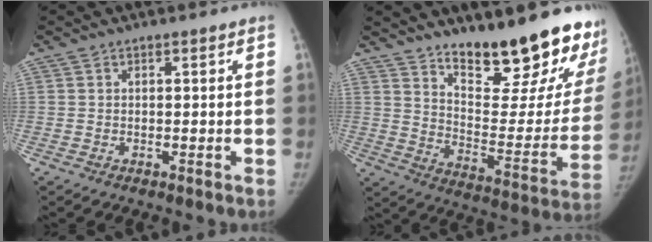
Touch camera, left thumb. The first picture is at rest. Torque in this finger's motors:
{"motor_torque": [0.63, -0.08, 1.48, -1.29, 0.06]}